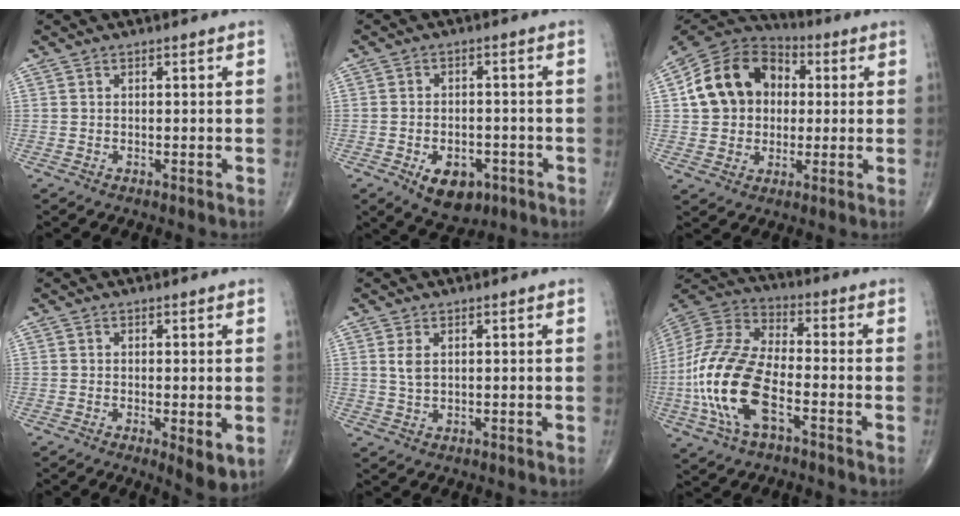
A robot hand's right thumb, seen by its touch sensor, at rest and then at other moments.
{"total": 8.4, "force": [-3.8, 5.3, 5.3], "torque": [-0.063, 0.015, -0.047]}
{"total": 16.0, "force": [2.0, 13.1, 8.9], "torque": [-0.134, 0.022, 0.028]}
{"total": 4.8, "force": [-1.0, 1.7, 4.4], "torque": [-0.069, -0.016, -0.014]}
{"total": 2.8, "force": [0.9, 1.6, 2.2], "torque": [-0.044, 0.000, 0.023]}
{"total": 19.4, "force": [-5.8, 9.2, 16.0], "torque": [-0.349, 0.023, -0.112]}